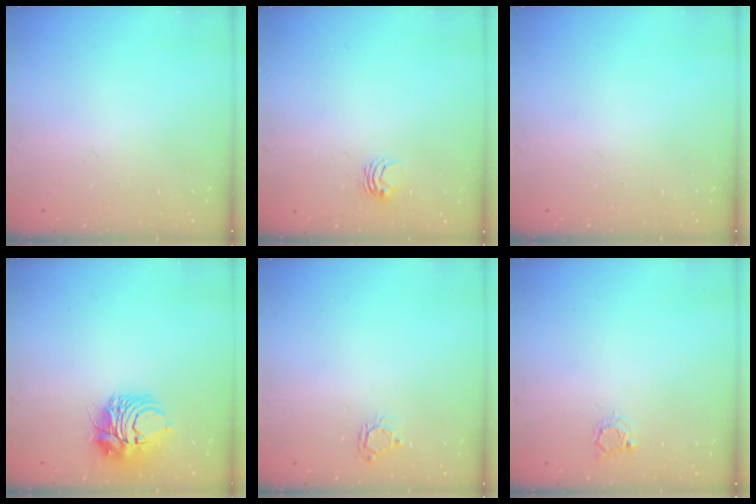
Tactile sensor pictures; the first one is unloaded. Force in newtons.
{"total": 3.2, "press": 3.2, "slide": 0.3}
{"total": 0.0}
{"total": 9.4, "press": 9.2, "slide": 1.6}
{"total": 2.9, "press": 2.9, "slide": 0.3}
{"total": 2.8, "press": 2.8, "slide": 0.5}